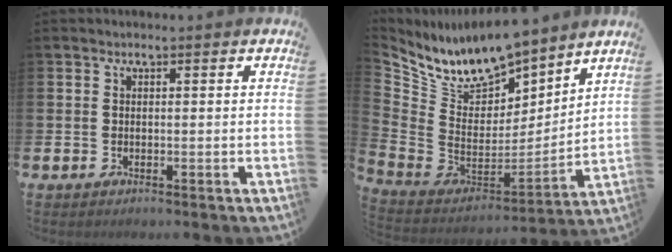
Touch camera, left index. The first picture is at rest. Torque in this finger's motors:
{"motor_torque": [1.30, -0.84, 0.14, 0.06]}